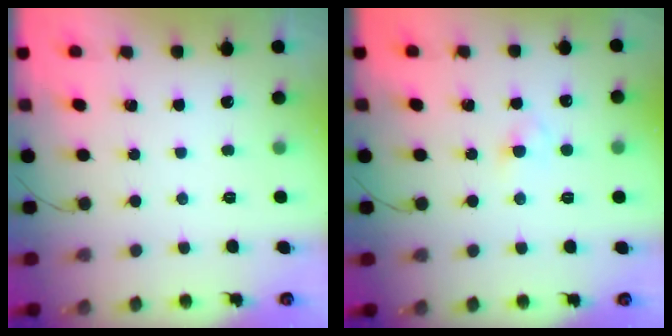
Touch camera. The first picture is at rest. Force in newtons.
{"total": 2.3, "press": 2.1, "slide": 1.0}